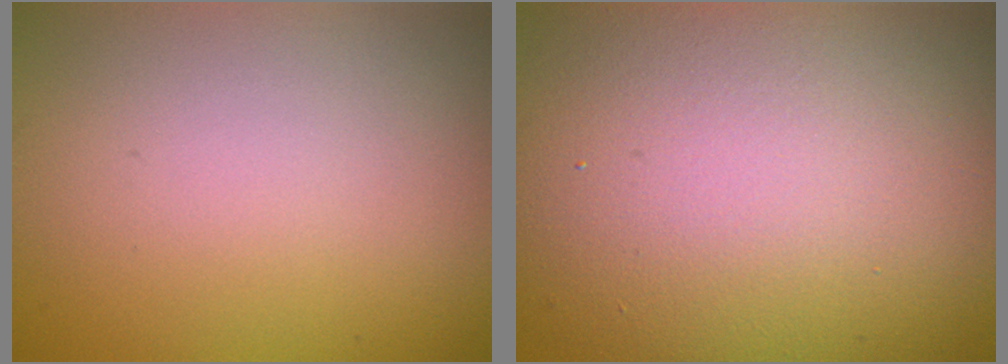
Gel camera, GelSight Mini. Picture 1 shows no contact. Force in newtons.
{"total": 15.4, "press": 15.3, "slide": 1.0}